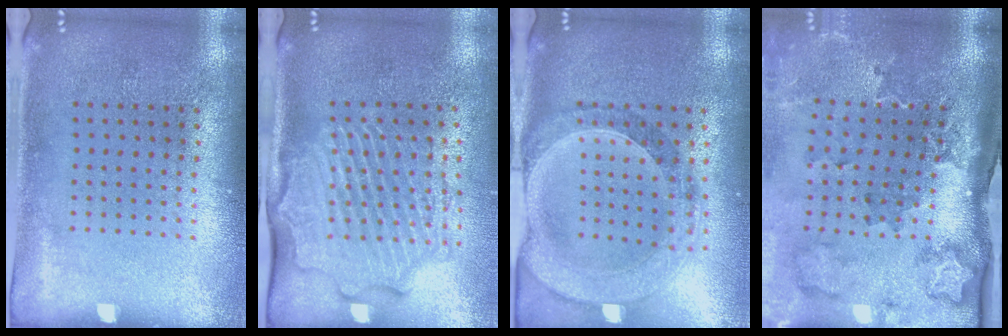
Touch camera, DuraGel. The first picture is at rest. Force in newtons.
{"total": 2.6, "press": 2.3, "slide": 1.3}
{"total": 1.4, "press": 1.3, "slide": 0.4}
{"total": 2.5, "press": 2.0, "slide": 1.6}